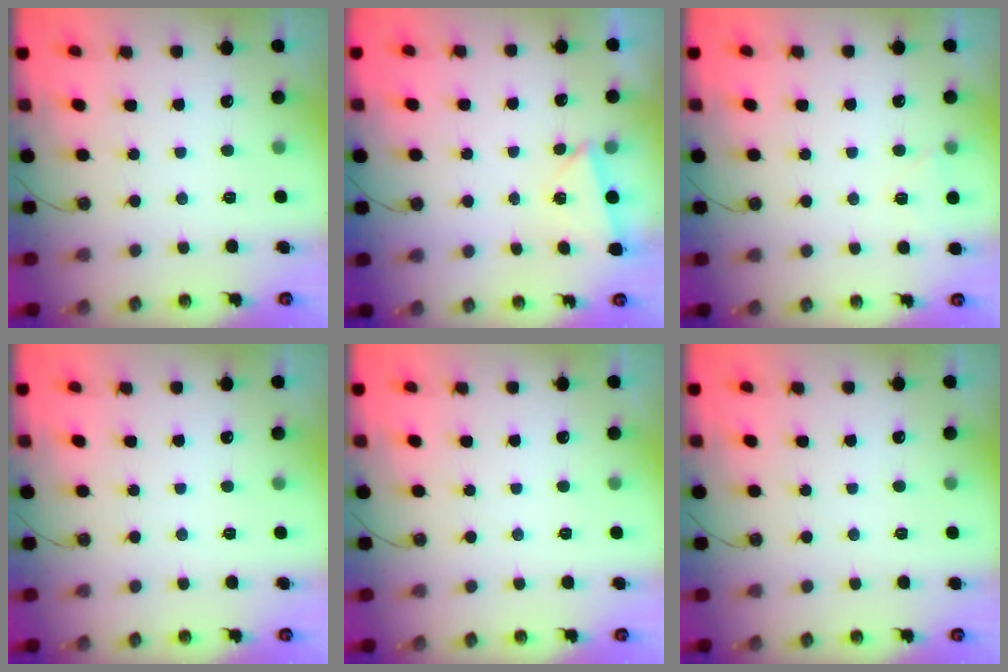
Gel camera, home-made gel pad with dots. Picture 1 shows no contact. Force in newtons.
{"total": 2.5, "press": 2.4, "slide": 0.9}
{"total": 4.0, "press": 3.9, "slide": 0.7}
{"total": 0.0}
{"total": 0.0}
{"total": 1.5, "press": 0.8, "slide": 1.3}